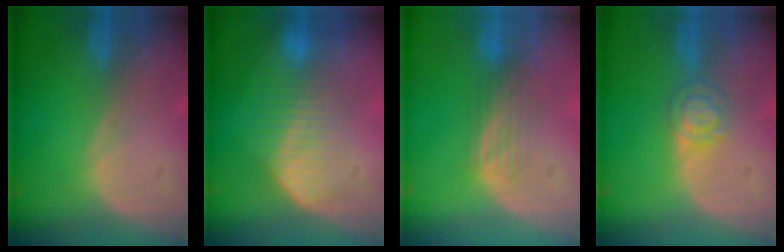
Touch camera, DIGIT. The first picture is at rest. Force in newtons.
{"total": 6.8, "press": 6.6, "slide": 1.4}
{"total": 3.4, "press": 3.1, "slide": 1.5}
{"total": 3.8, "press": 3.7, "slide": 0.9}